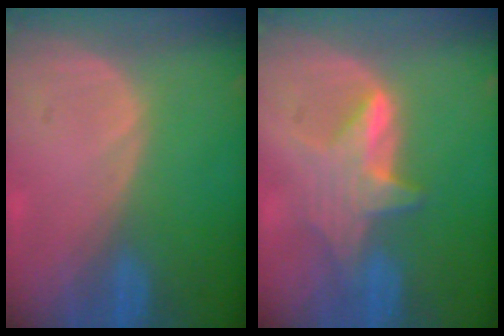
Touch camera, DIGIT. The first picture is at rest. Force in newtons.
{"total": 5.9, "press": 5.8, "slide": 0.8}